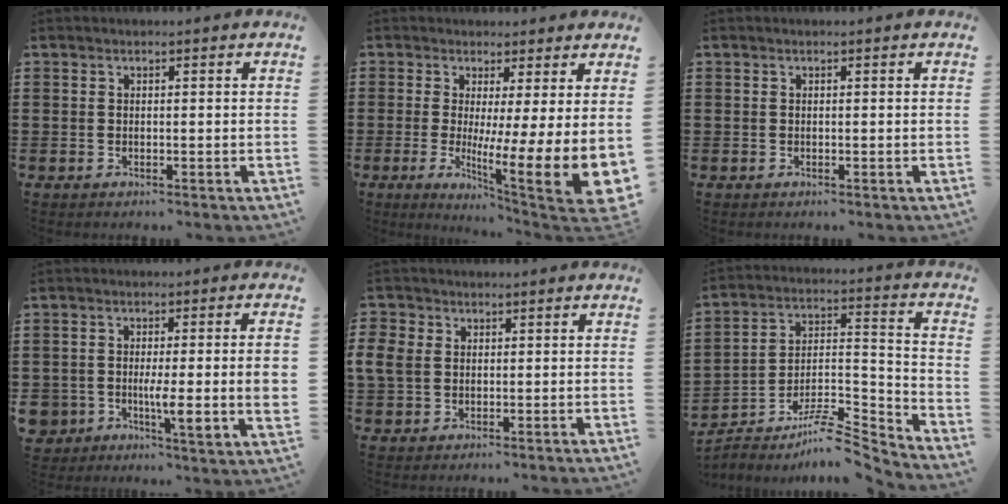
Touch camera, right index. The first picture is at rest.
{"total": 7.6, "force": [0.7, 1.5, 7.4], "torque": [-0.104, -0.062, 0.014]}
{"total": 0.0}
{"total": 6.5, "force": [-1.4, 2.6, 5.8], "torque": [-0.113, -0.004, -0.029]}
{"total": 3.9, "force": [0.5, 3.4, 1.9], "torque": [-0.062, 0.007, 0.005]}
{"total": 8.0, "force": [-6.9, 1.3, 3.8], "torque": [-0.058, 0.011, -0.136]}